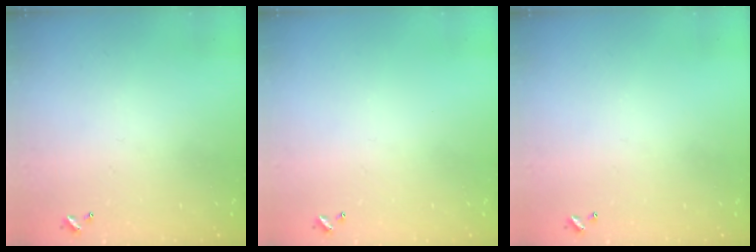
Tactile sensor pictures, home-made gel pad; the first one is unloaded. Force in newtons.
{"total": 0.0}
{"total": 0.0}